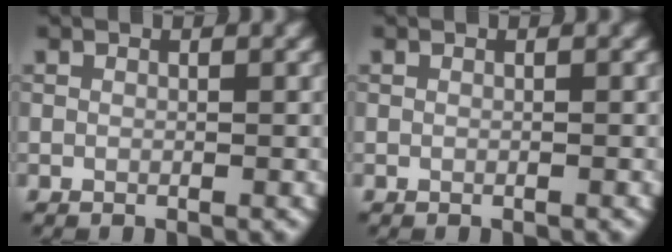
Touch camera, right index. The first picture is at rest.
{"total": 0.0}